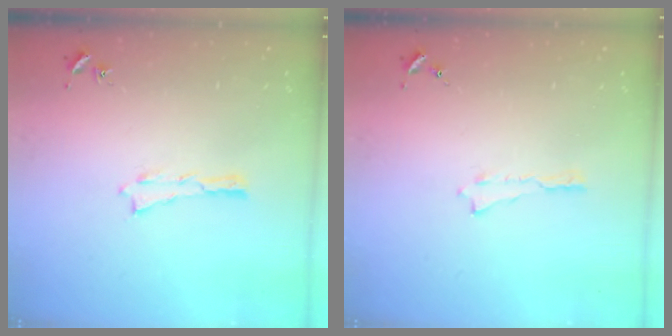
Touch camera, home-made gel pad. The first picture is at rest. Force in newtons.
{"total": 0.0}